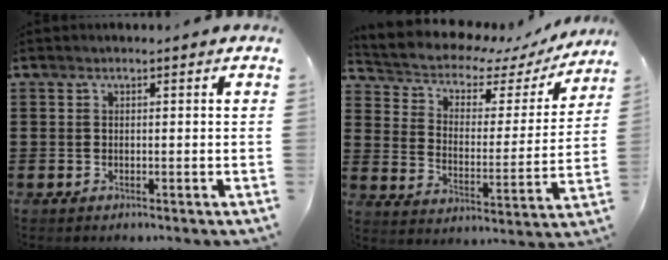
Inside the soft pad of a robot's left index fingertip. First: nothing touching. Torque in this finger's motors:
{"motor_torque": [1.08, -1.06, 0.50, 0.08]}